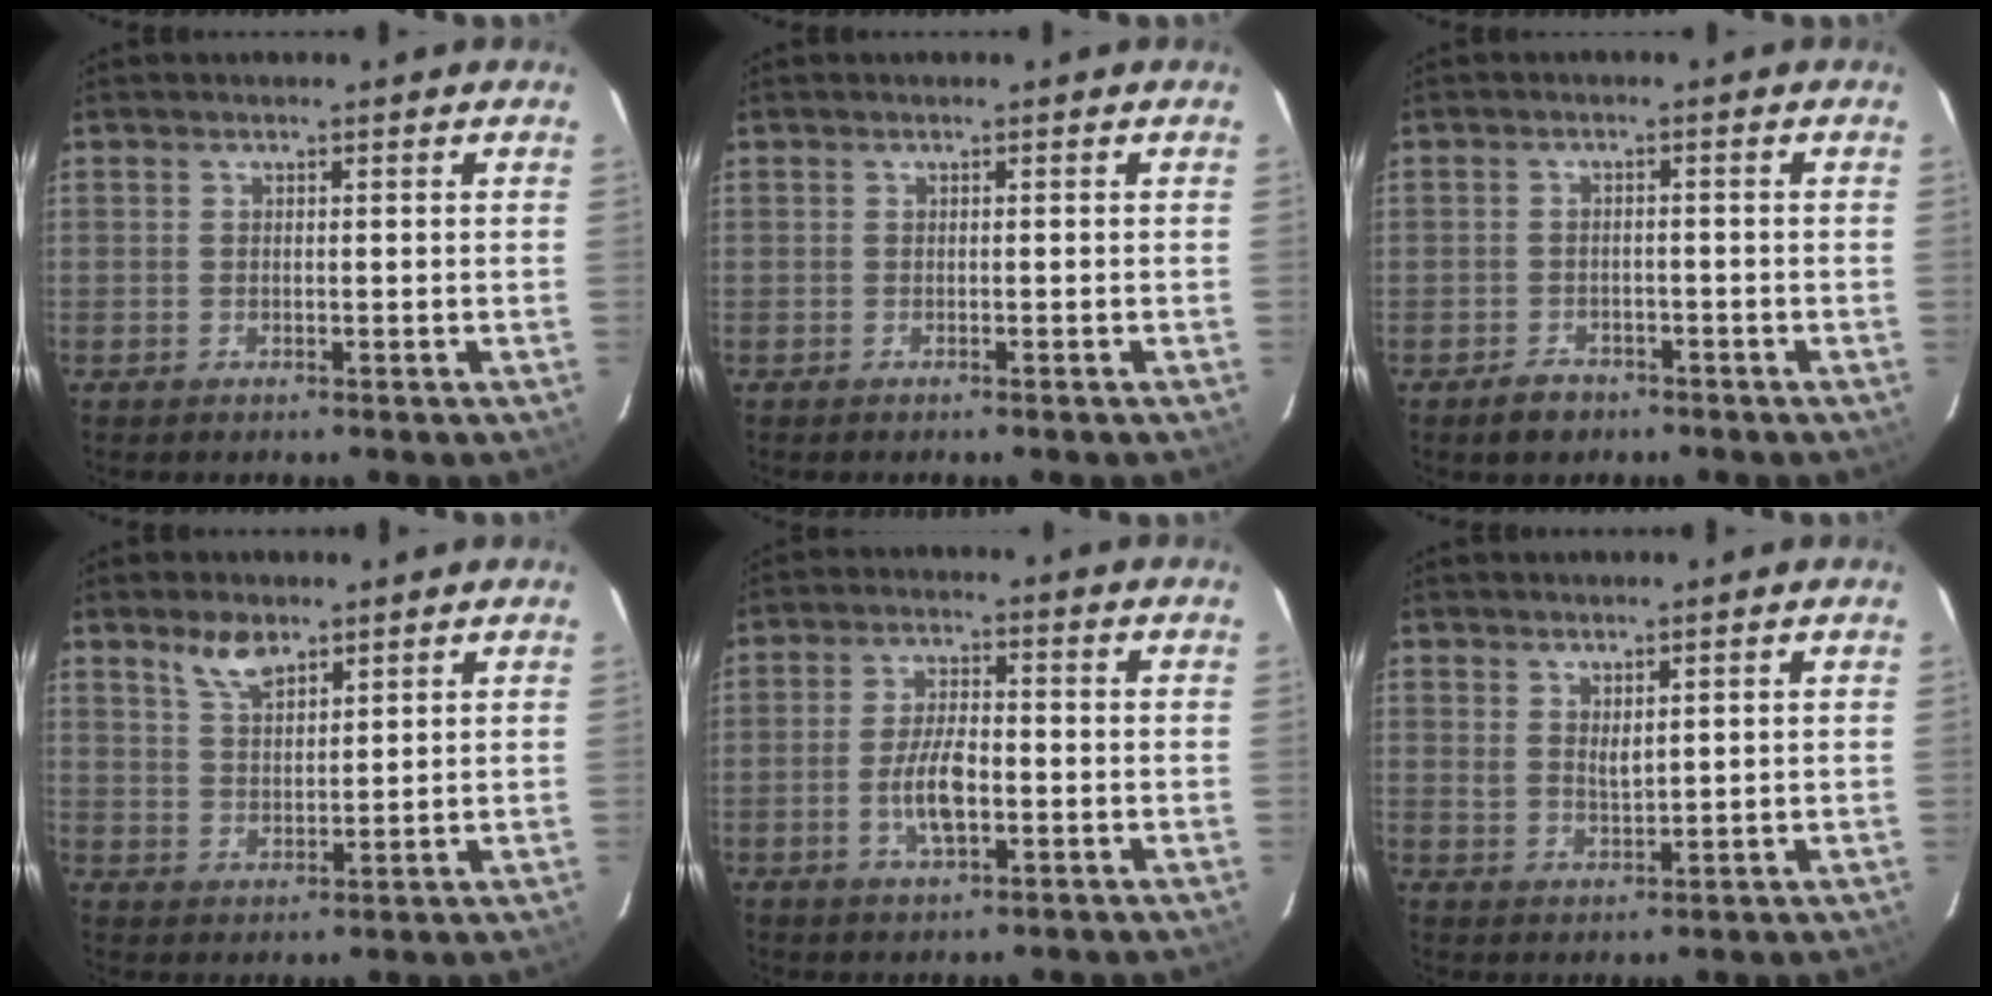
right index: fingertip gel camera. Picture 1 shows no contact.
{"total": 0.0}
{"total": 3.8, "force": [-2.6, 2.5, 1.1], "torque": [-0.023, 0.010, -0.036]}
{"total": 5.4, "force": [4.0, 2.2, 2.9], "torque": [-0.050, 0.002, 0.078]}
{"total": 7.0, "force": [-2.0, 2.8, 6.1], "torque": [-0.122, 0.001, -0.035]}
{"total": 2.7, "force": [1.7, 0.9, 1.8], "torque": [-0.032, -0.006, 0.032]}